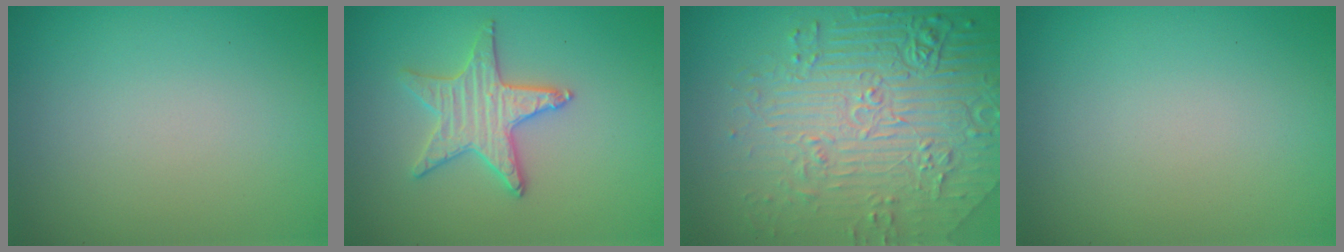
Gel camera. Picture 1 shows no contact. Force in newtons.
{"total": 3.1, "press": 3.1, "slide": 0.4}
{"total": 8.9, "press": 6.2, "slide": 6.4}
{"total": 0.0}